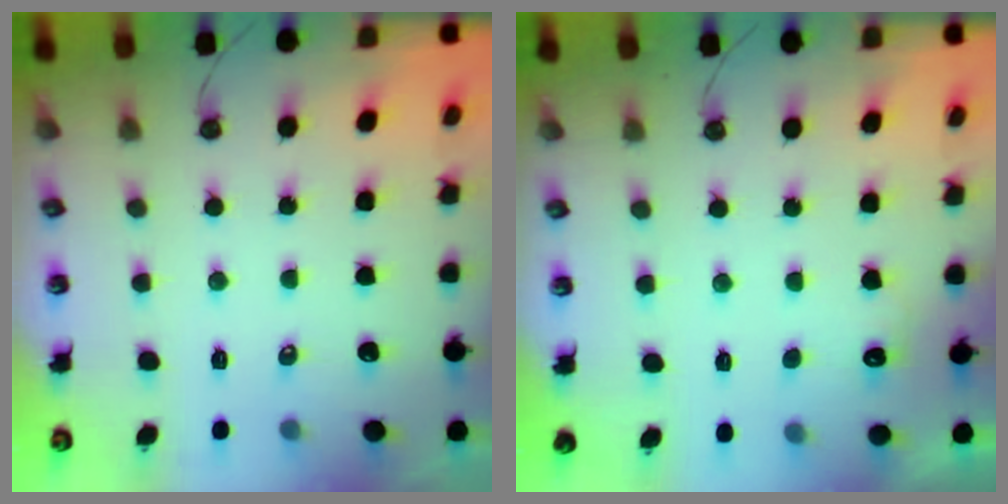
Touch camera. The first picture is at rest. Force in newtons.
{"total": 4.9, "press": 4.7, "slide": 1.2}